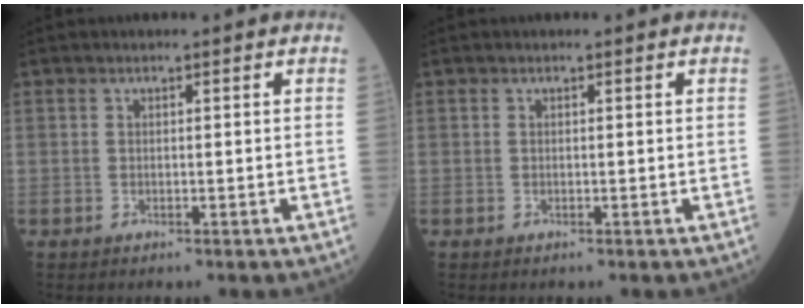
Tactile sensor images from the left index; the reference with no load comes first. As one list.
[{"total": 0.0}]